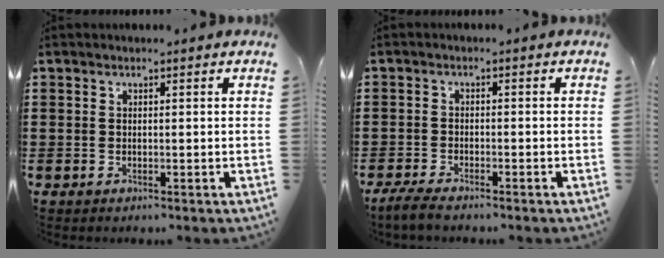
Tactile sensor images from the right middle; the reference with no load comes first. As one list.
[{"total": 2.7, "force": [-2.5, 0.5, 1.1], "torque": [-0.033, -0.004, -0.054]}]